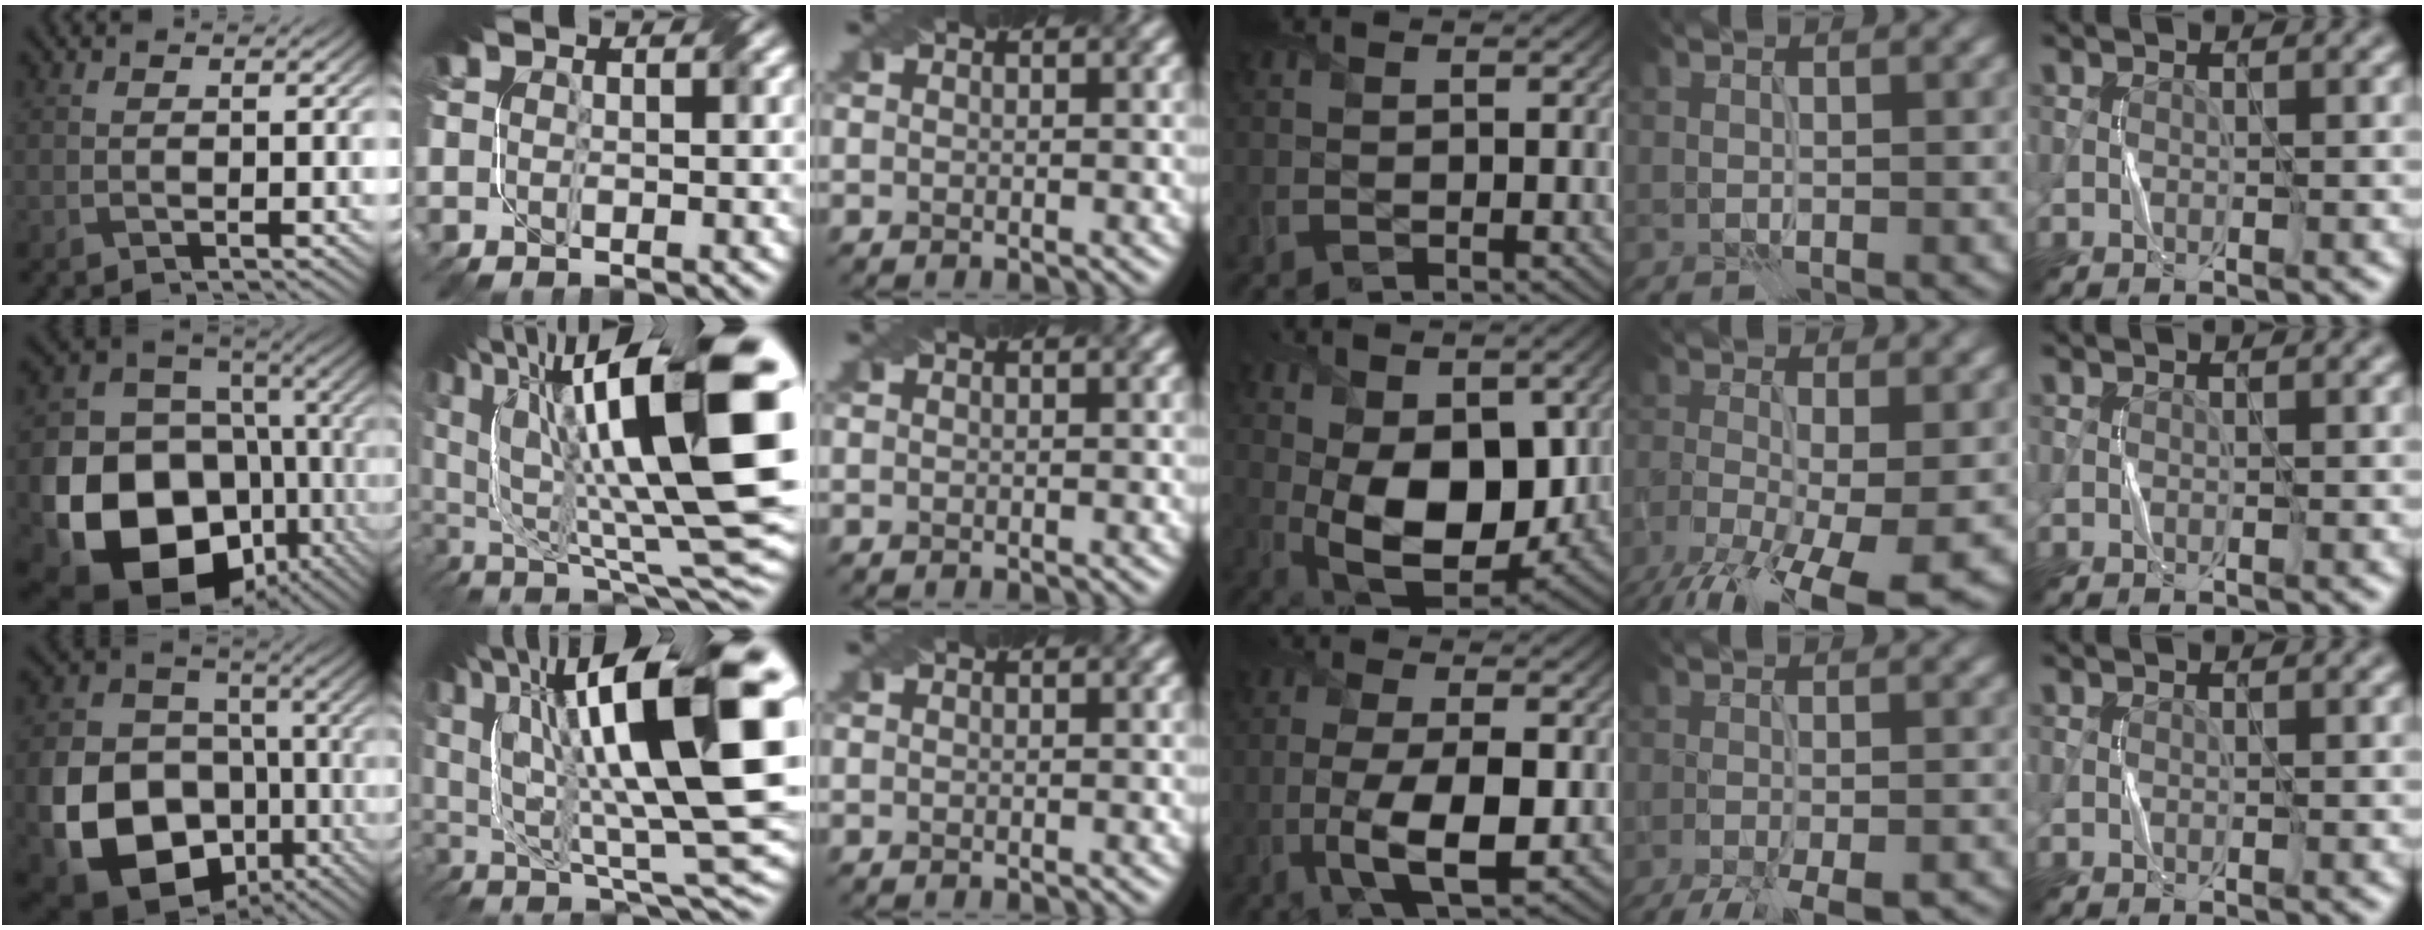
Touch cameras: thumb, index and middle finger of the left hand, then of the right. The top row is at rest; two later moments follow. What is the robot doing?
{"motion": "fold", "object": "napkin"}